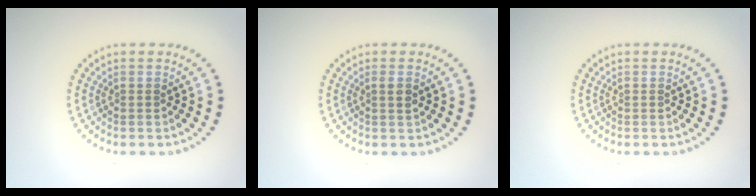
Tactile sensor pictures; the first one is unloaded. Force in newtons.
{"total": 1.0, "press": 0.8, "slide": 0.5}
{"total": 0.0}